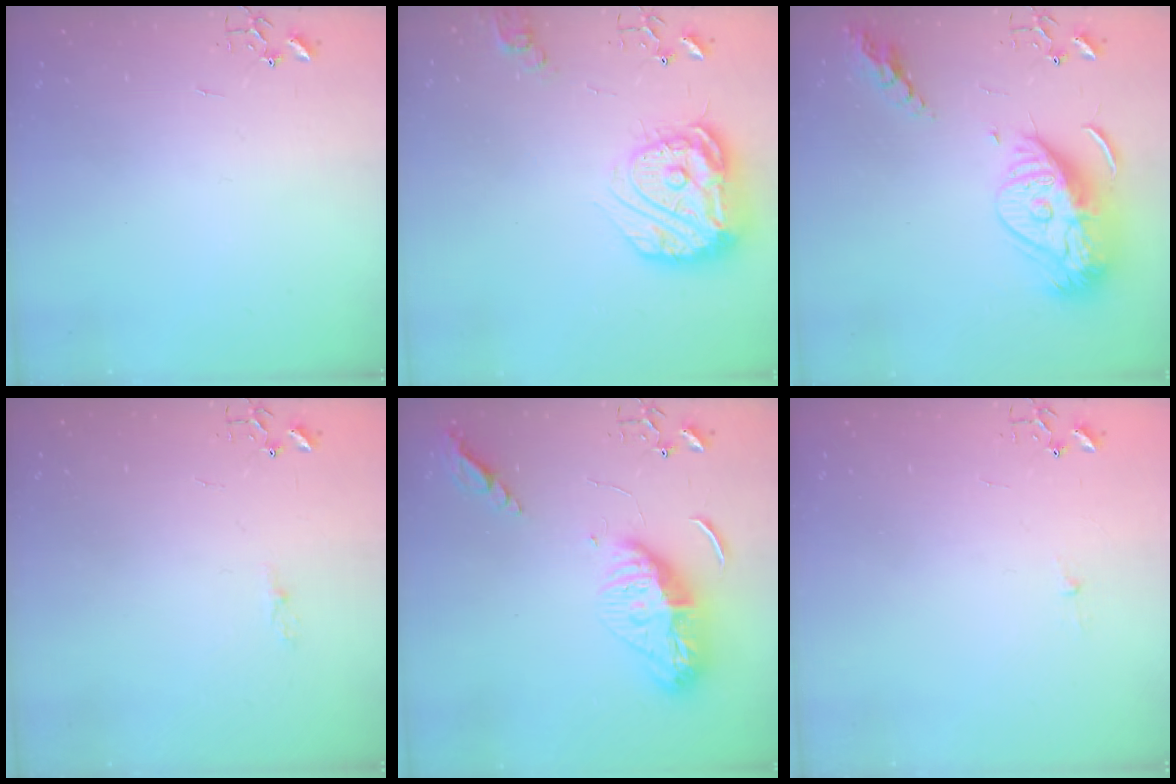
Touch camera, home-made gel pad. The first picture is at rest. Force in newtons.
{"total": 19.8, "press": 19.7, "slide": 2.0}
{"total": 18.4, "press": 18.3, "slide": 1.7}
{"total": 3.3, "press": 3.3, "slide": 0.4}
{"total": 14.6, "press": 14.5, "slide": 1.2}
{"total": 2.6, "press": 2.5, "slide": 0.4}